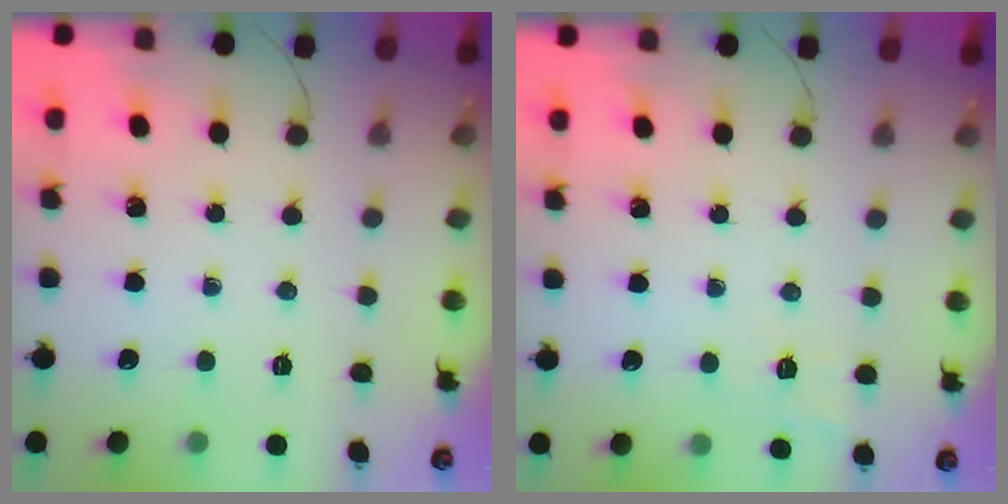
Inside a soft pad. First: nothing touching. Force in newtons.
{"total": 6.9, "press": 6.6, "slide": 2.1}